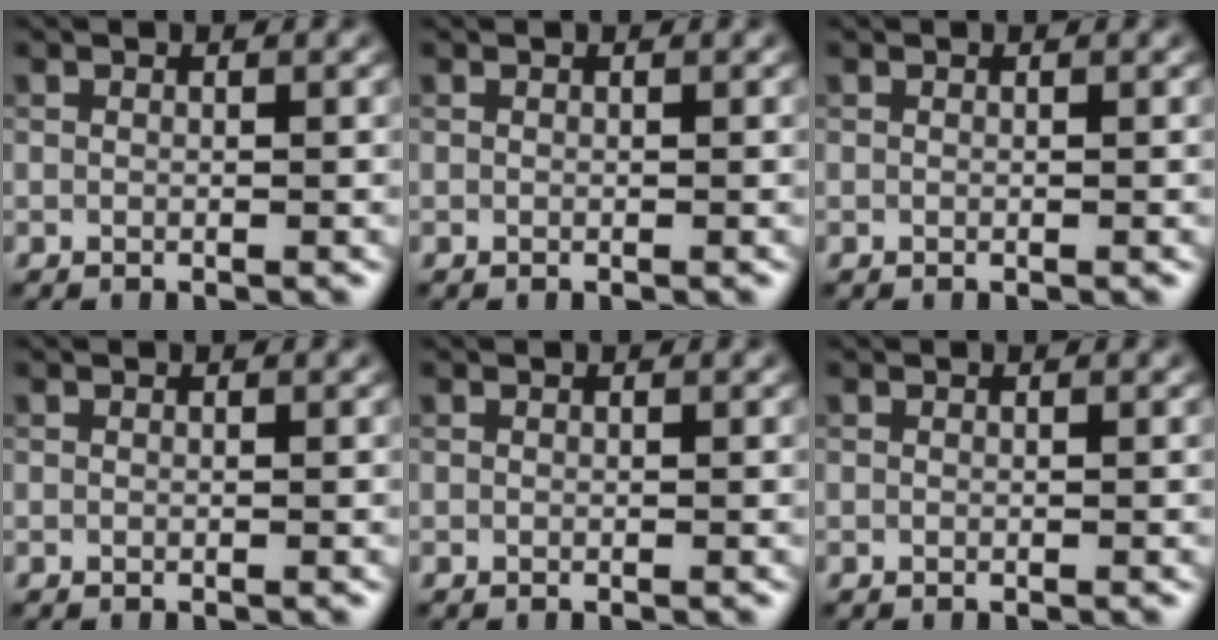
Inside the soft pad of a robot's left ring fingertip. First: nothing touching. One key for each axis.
{"total": 0.0}
{"total": 0.0}
{"total": 0.0}
{"total": 0.0}
{"total": 0.0}